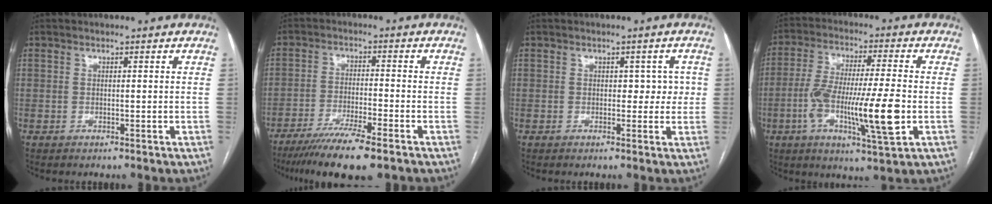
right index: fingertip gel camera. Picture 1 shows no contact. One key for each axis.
{"total": 10.9, "fx": -7.9, "fy": 0.7, "fz": 7.4, "tx": -0.118, "ty": -0.026, "tz": -0.128}
{"total": 3.2, "fx": 0.3, "fy": 2.2, "fz": 2.3, "tx": -0.015, "ty": 0.015, "tz": 0.004}
{"total": 14.9, "fx": -3.5, "fy": 1.3, "fz": 14.4, "tx": -0.265, "ty": -0.008, "tz": -0.061}